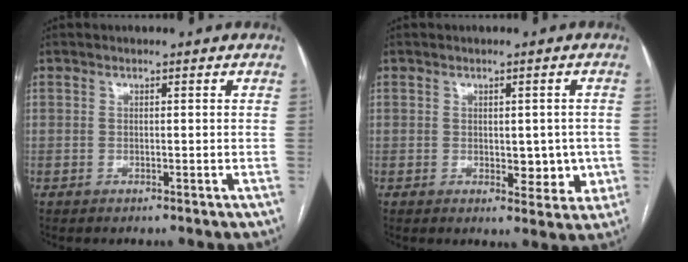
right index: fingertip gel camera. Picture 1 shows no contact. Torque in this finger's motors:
{"motor_torque": [0.16, 0.20, 0.08, 0.03]}